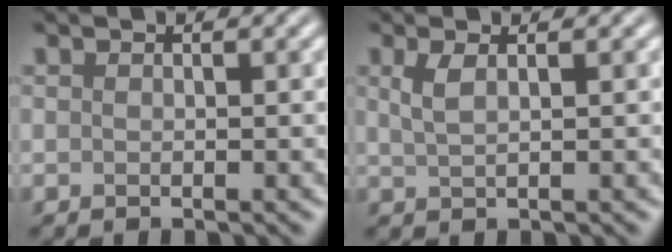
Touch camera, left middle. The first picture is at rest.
{"total": 1.9, "force": [0.8, 0.7, 1.6], "torque": [-0.032, 0.001, 0.018]}